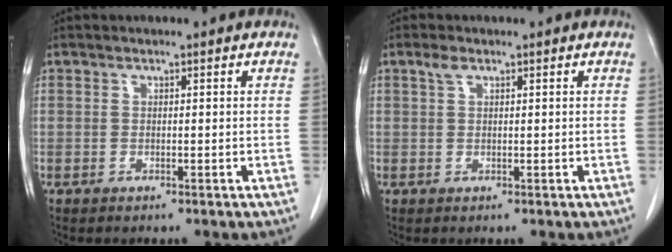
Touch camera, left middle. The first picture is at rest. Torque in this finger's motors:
{"motor_torque": [0.17, -0.10, -0.27, -0.05]}